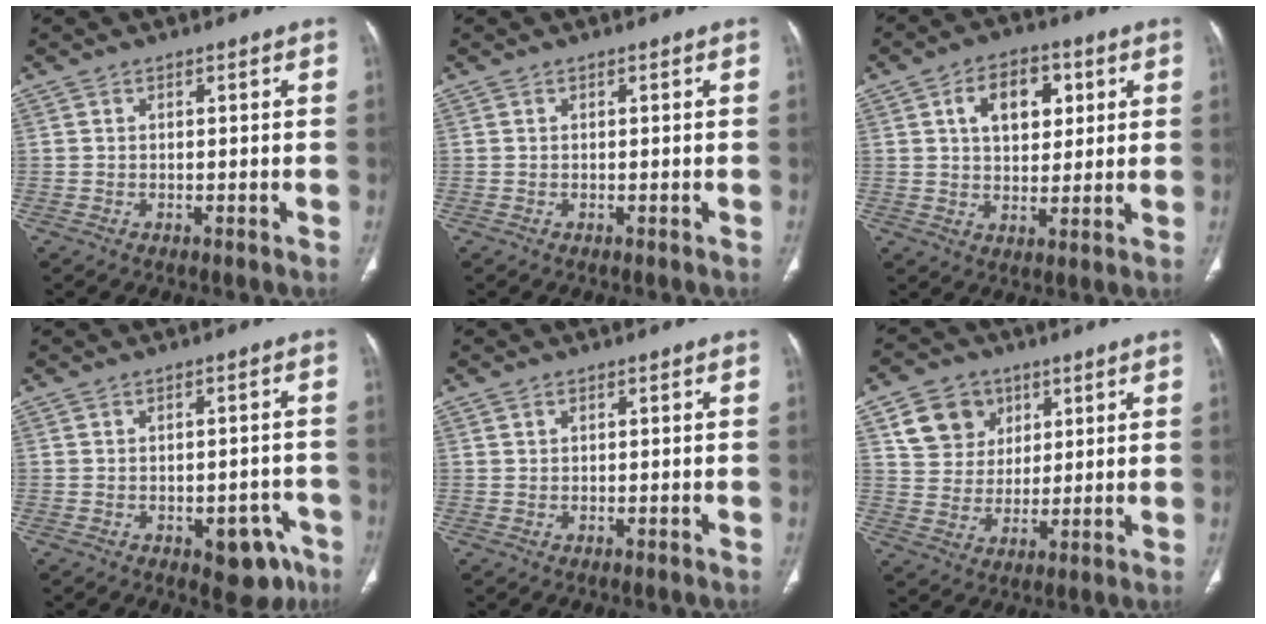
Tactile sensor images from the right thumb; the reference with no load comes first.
{"total": 0.0}
{"total": 10.4, "force": [3.4, 6.8, 7.1], "torque": [-0.074, -0.004, 0.053]}
{"total": 7.1, "force": [-3.6, 4.1, 4.5], "torque": [-0.020, 0.023, -0.037]}
{"total": 0.7, "force": [0.4, 0.4, 0.3], "torque": [-0.005, -0.002, 0.007]}
{"total": 10.1, "force": [4.6, 8.4, 3.2], "torque": [-0.027, -0.011, 0.086]}